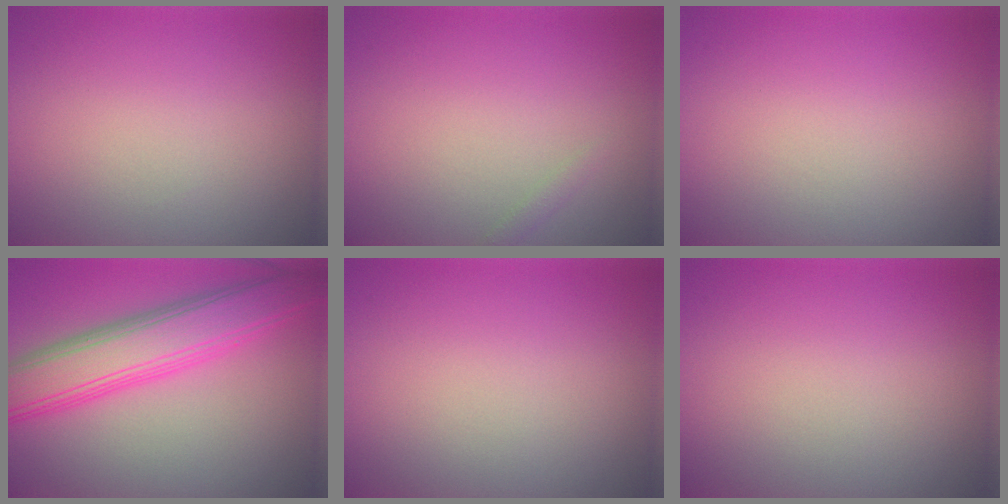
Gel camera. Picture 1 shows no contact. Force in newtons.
{"total": 0.6, "press": 0.6, "slide": 0.0}
{"total": 0.0}
{"total": 7.5, "press": 7.5, "slide": 0.3}
{"total": 0.0}
{"total": 0.0}